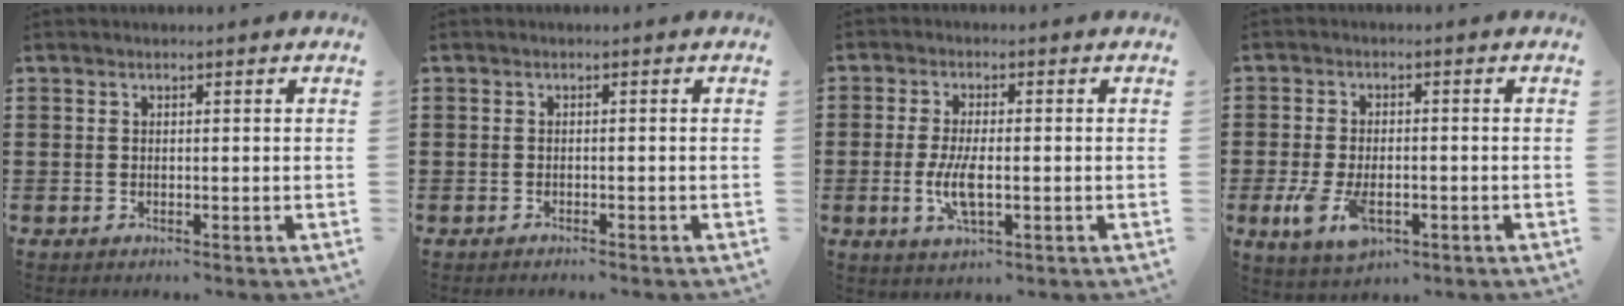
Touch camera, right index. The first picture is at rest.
{"total": 0.6, "force": [-0.5, -0.1, 0.1], "torque": [-0.005, -0.005, -0.010]}
{"total": 6.0, "force": [-1.2, 2.2, 5.5], "torque": [-0.122, -0.005, -0.027]}
{"total": 6.2, "force": [-2.1, 3.2, 4.9], "torque": [-0.122, -0.011, -0.044]}